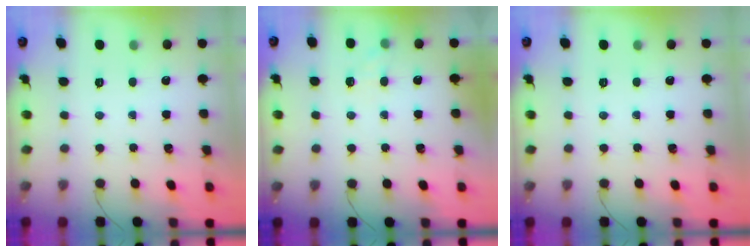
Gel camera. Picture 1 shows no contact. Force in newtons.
{"total": 6.1, "press": 5.9, "slide": 1.6}
{"total": 0.0}